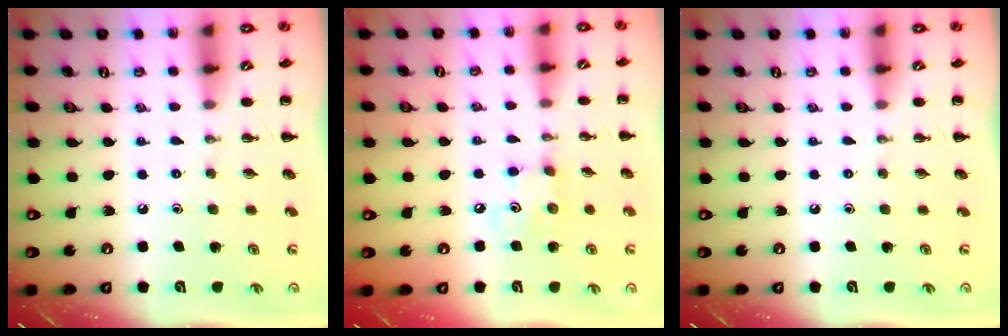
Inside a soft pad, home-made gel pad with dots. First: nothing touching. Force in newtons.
{"total": 4.3, "press": 4.2, "slide": 0.5}
{"total": 0.0}